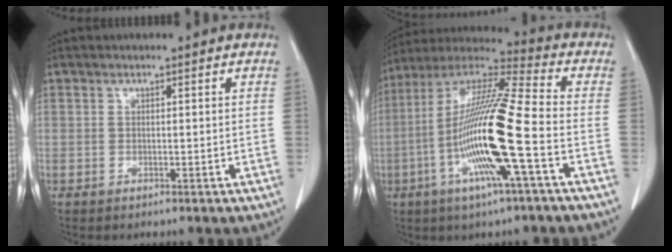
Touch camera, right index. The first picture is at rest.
{"total": 18.2, "force": [-4.6, 0.3, 17.6], "torque": [-0.349, -0.006, -0.097]}